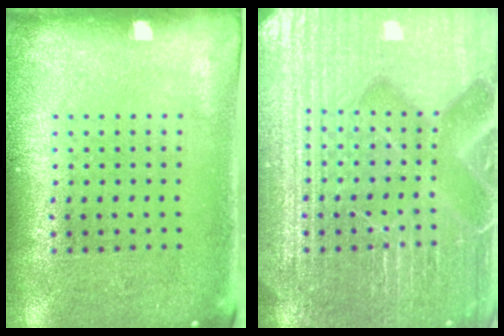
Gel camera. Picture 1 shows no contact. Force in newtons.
{"total": 7.4, "press": 7.3, "slide": 0.9}